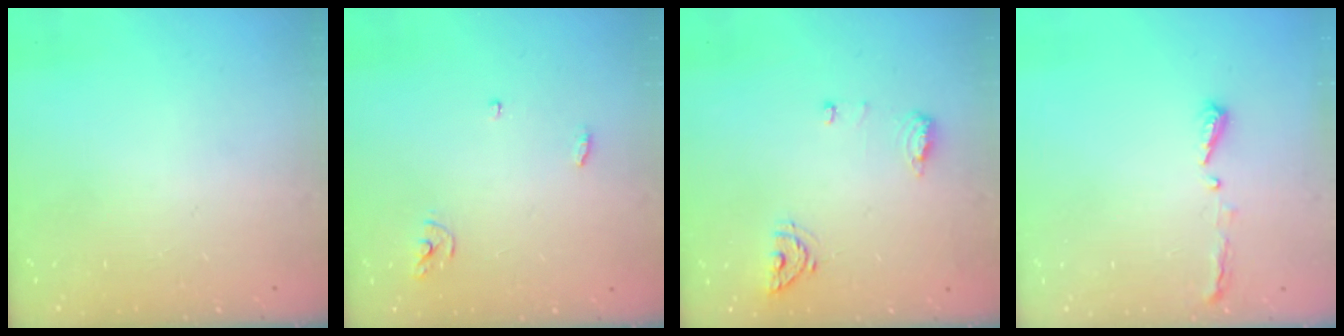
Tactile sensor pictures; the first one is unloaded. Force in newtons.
{"total": 3.8, "press": 3.8, "slide": 0.4}
{"total": 6.9, "press": 6.7, "slide": 1.7}
{"total": 4.4, "press": 4.3, "slide": 0.6}